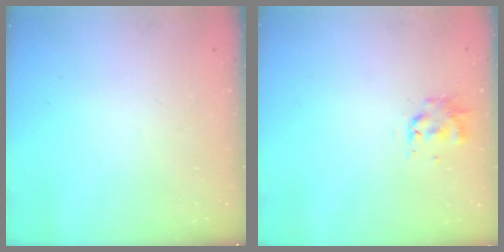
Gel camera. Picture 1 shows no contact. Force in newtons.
{"total": 0.9, "press": 0.8, "slide": 0.4}